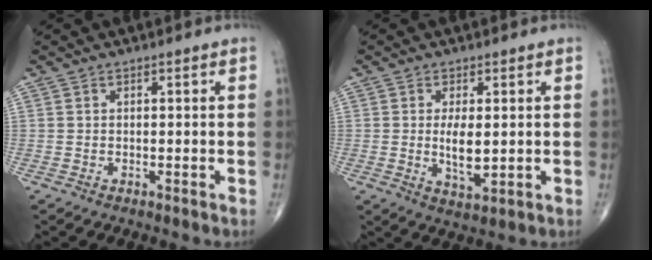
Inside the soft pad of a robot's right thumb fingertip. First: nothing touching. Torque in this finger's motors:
{"motor_torque": [2.21, 2.80, 0.68, 0.15, 0.25]}